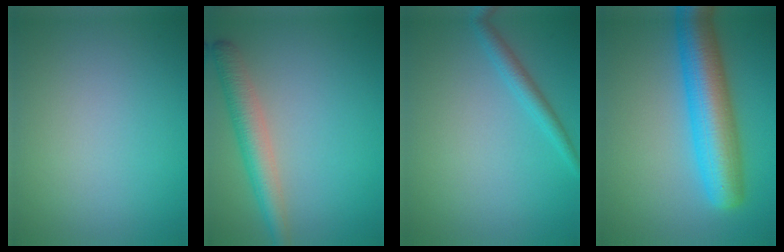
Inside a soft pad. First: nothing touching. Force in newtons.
{"total": 4.3, "press": 4.3, "slide": 0.2}
{"total": 1.9, "press": 1.9, "slide": 0.1}
{"total": 8.0, "press": 8.0, "slide": 0.2}